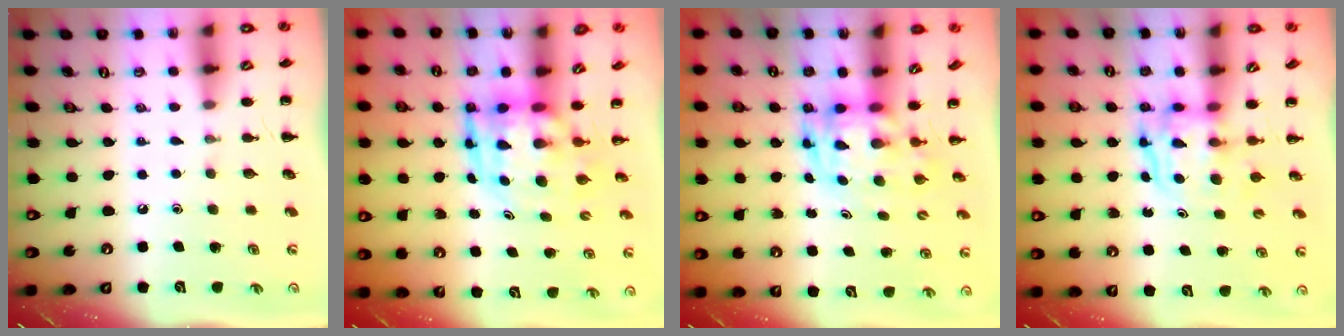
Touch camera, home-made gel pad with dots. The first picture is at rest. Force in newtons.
{"total": 5.8, "press": 5.5, "slide": 1.9}
{"total": 3.1, "press": 3.0, "slide": 0.6}
{"total": 3.8, "press": 3.8, "slide": 0.4}